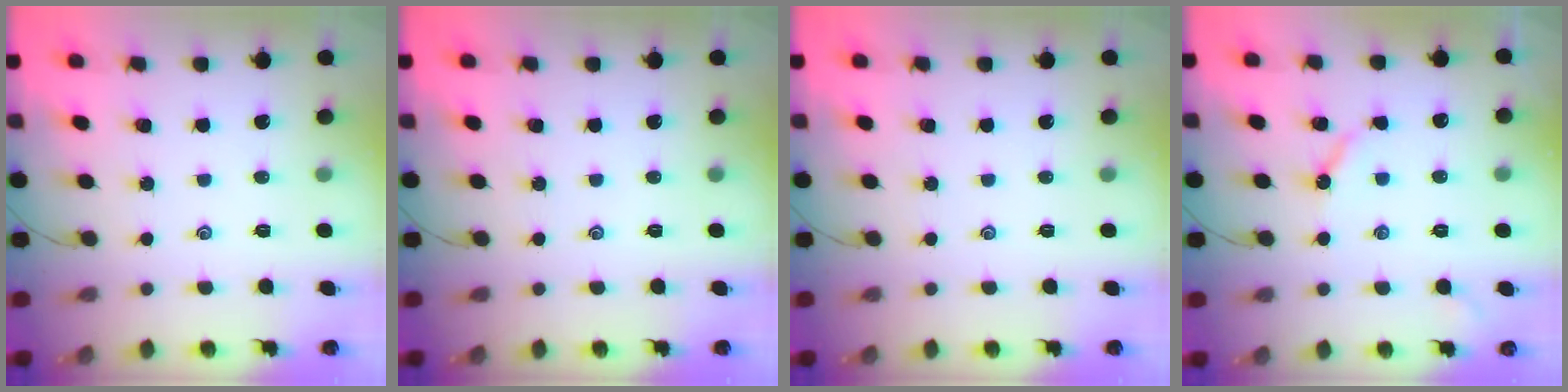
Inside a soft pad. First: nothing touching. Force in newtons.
{"total": 0.0}
{"total": 0.0}
{"total": 3.8, "press": 3.8, "slide": 0.5}